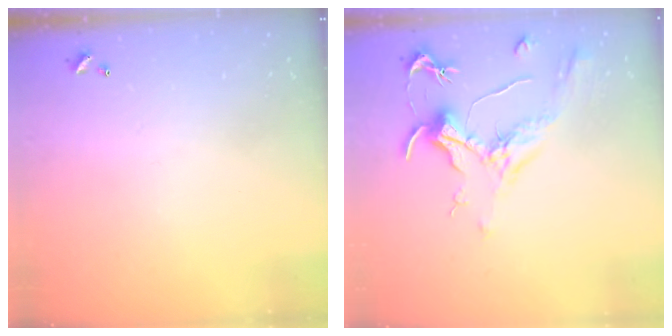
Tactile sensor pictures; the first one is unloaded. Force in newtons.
{"total": 2.1, "press": 2.0, "slide": 0.8}